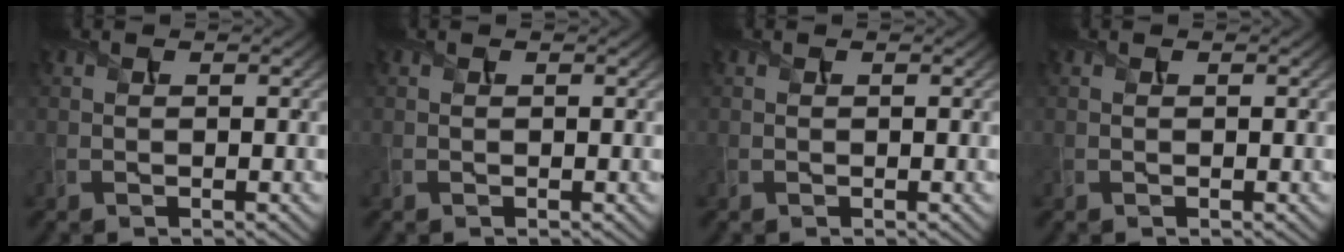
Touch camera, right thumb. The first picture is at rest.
{"total": 0.0}
{"total": 0.0}
{"total": 0.0}